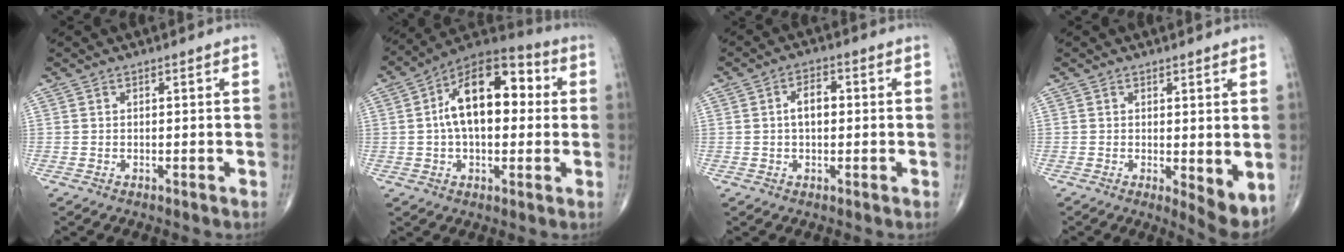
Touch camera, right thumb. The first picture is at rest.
{"total": 16.8, "force": [2.2, 9.3, 13.8], "torque": [-0.199, 0.034, 0.025]}
{"total": 4.2, "force": [0.2, 2.5, 3.4], "torque": [-0.054, 0.012, -0.001]}
{"total": 5.6, "force": [-0.1, 1.9, 5.3], "torque": [-0.068, -0.016, 0.002]}